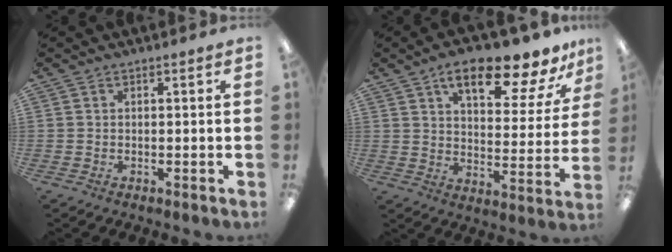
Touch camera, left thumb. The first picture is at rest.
{"total": 15.5, "force": [11.0, 4.8, 9.8], "torque": [-0.139, -0.063, 0.179]}